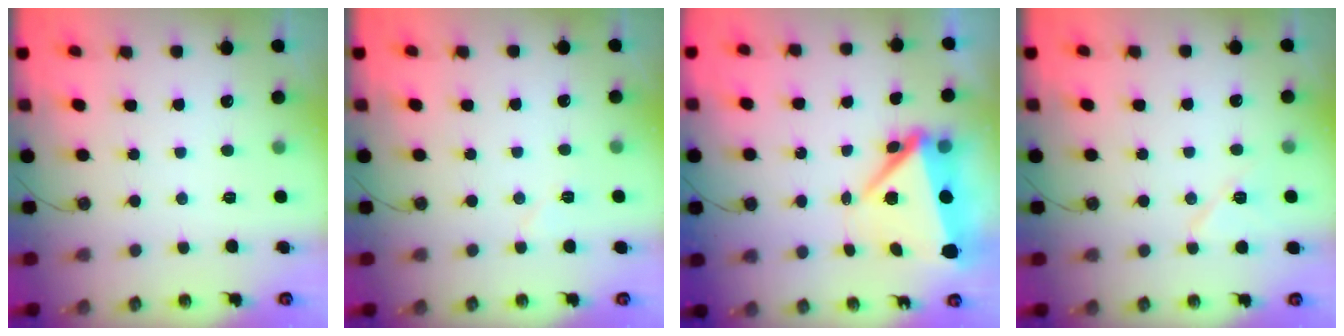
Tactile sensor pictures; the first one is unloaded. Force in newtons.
{"total": 3.9, "press": 3.4, "slide": 1.9}
{"total": 7.9, "press": 7.9, "slide": 0.7}
{"total": 7.4, "press": 7.3, "slide": 1.2}